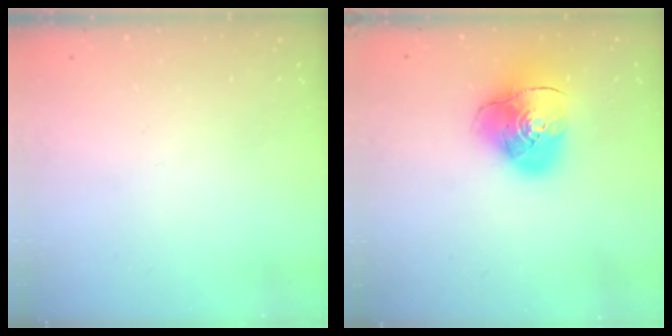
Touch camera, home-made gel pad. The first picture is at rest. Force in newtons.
{"total": 12.3, "press": 12.2, "slide": 1.9}